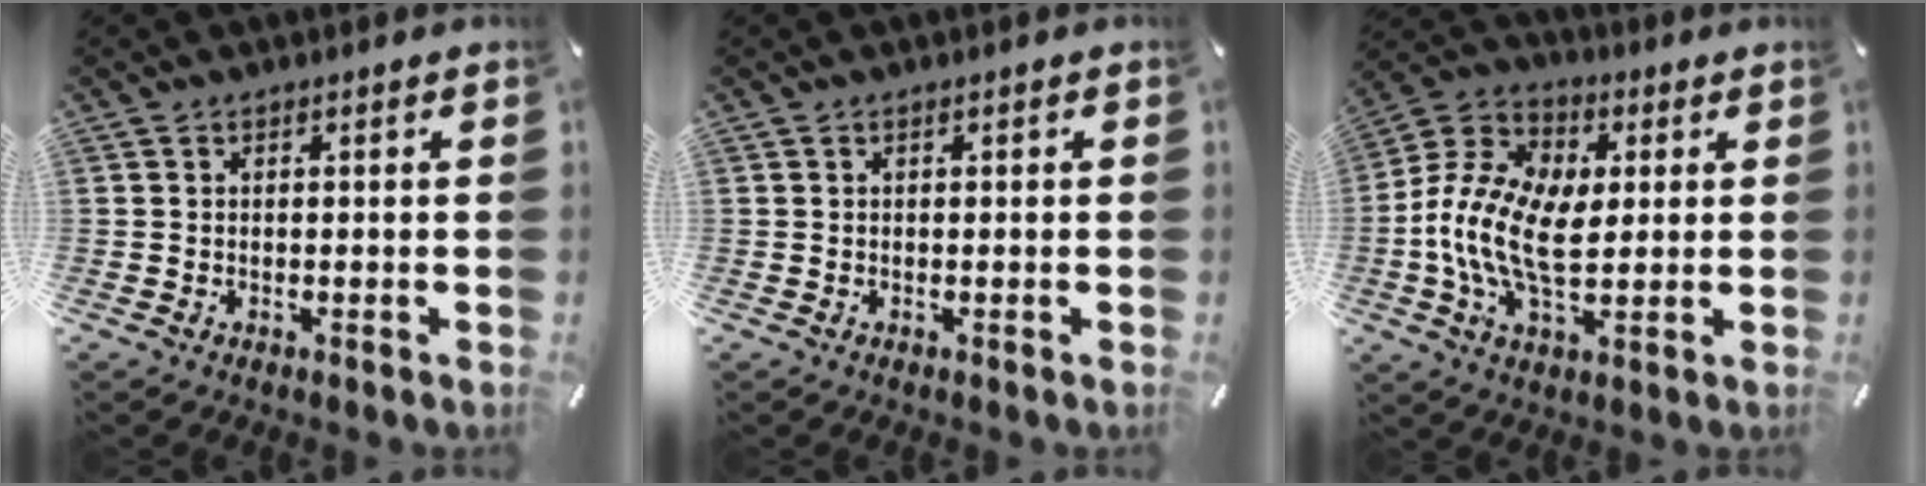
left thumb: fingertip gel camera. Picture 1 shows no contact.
{"total": 0.5, "force": [0.0, 0.2, 0.5], "torque": [-0.009, 0.002, 0.000]}
{"total": 14.8, "force": [-1.0, 9.4, 11.4], "torque": [-0.259, 0.001, -0.017]}